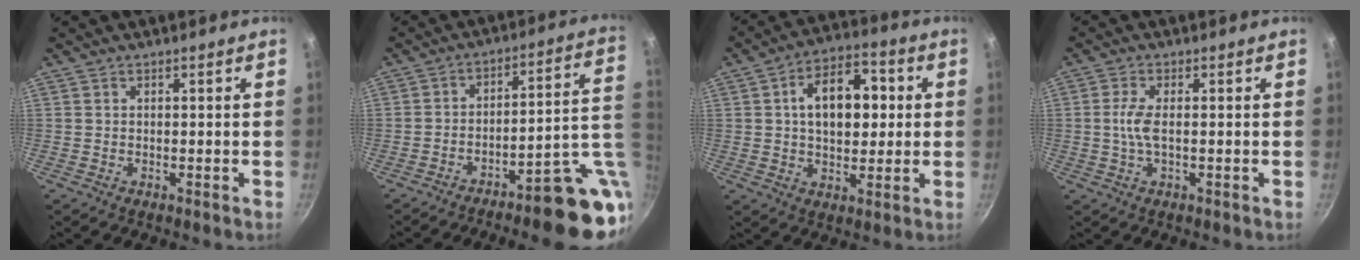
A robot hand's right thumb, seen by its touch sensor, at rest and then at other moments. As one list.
[{"total": 16.7, "force": [-6.0, 5.3, 14.7], "torque": [-0.150, 0.032, -0.074]}, {"total": 13.6, "force": [2.0, 8.5, 10.4], "torque": [-0.122, 0.016, 0.022]}, {"total": 3.9, "force": [-0.1, 1.2, 3.7], "torque": [-0.087, 0.003, -0.006]}]